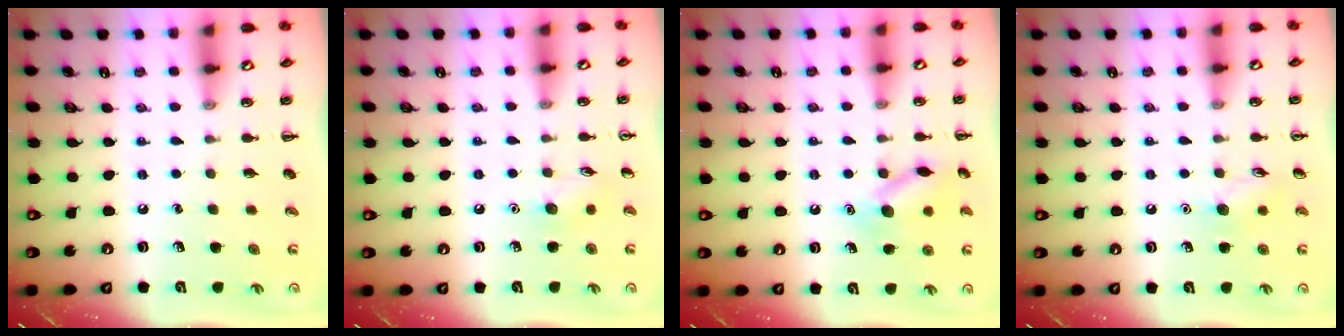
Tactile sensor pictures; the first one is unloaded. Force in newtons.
{"total": 5.7, "press": 5.5, "slide": 1.4}
{"total": 11.4, "press": 11.4, "slide": 0.5}
{"total": 7.0, "press": 6.8, "slide": 1.4}